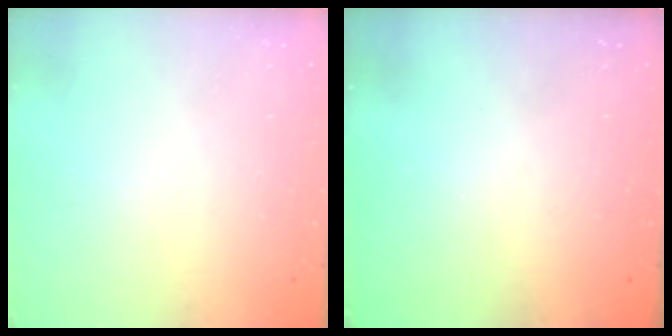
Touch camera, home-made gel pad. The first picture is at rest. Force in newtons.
{"total": 0.0}